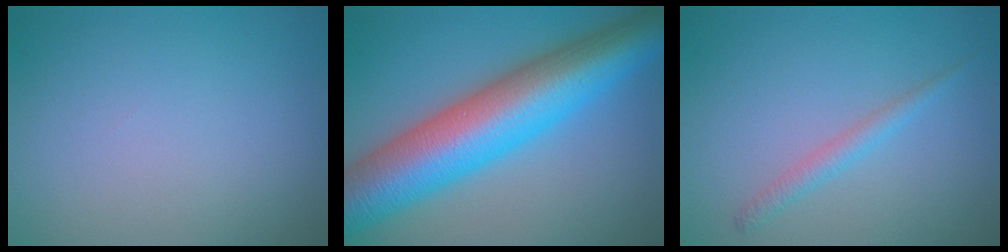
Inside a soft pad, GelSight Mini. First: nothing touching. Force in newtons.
{"total": 12.2, "press": 12.2, "slide": 0.2}
{"total": 1.4, "press": 1.4, "slide": 0.1}